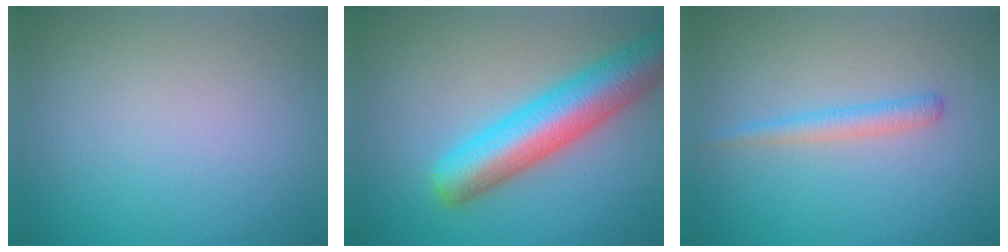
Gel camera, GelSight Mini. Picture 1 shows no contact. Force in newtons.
{"total": 7.8, "press": 7.8, "slide": 0.3}
{"total": 1.7, "press": 1.7, "slide": 0.1}